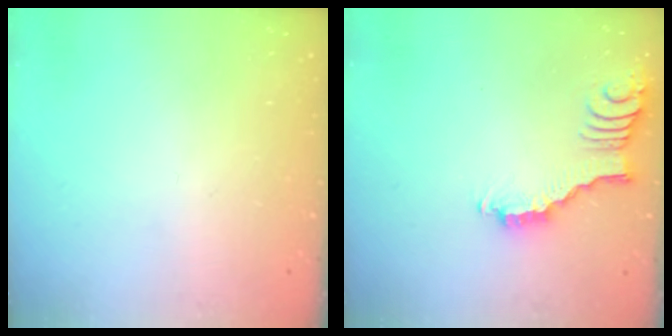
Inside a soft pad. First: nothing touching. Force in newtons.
{"total": 2.5, "press": 2.4, "slide": 0.4}